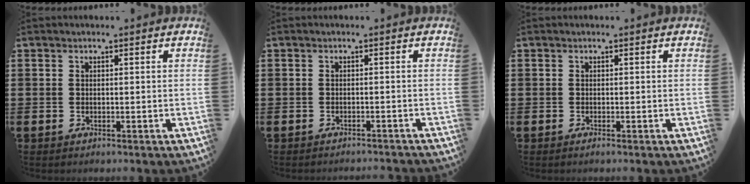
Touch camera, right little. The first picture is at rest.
{"total": 0.8, "force": [-0.8, -0.1, 0.0], "torque": [-0.001, -0.001, -0.016]}
{"total": 0.0}